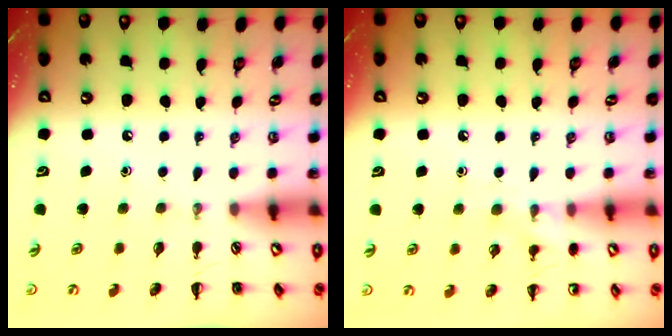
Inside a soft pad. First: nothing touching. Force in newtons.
{"total": 7.0, "press": 6.8, "slide": 1.5}